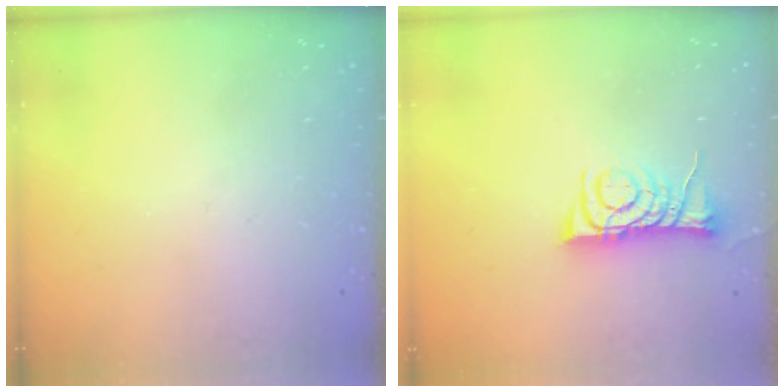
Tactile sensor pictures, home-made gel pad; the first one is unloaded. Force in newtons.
{"total": 8.8, "press": 8.8, "slide": 0.4}